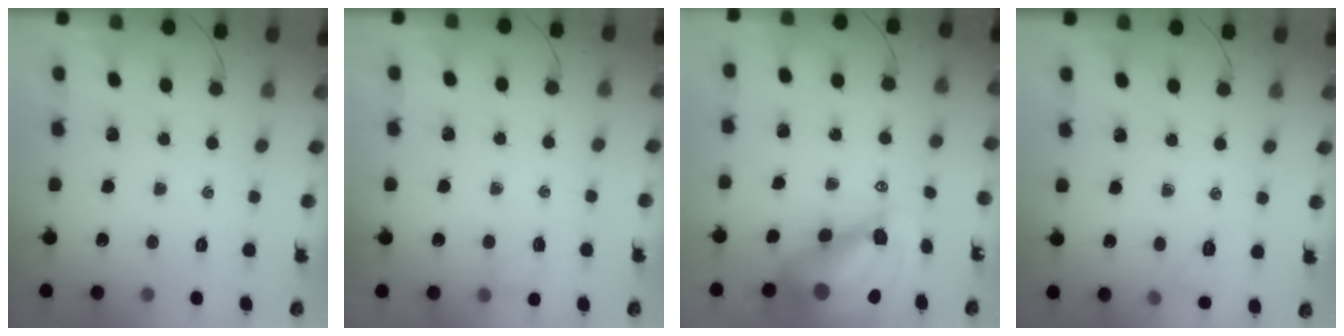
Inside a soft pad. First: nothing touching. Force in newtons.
{"total": 2.5, "press": 2.3, "slide": 0.9}
{"total": 13.0, "press": 12.4, "slide": 4.0}
{"total": 6.0, "press": 5.9, "slide": 1.4}